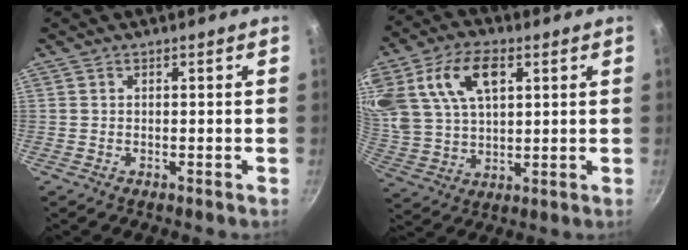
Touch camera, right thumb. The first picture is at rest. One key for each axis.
{"total": 16.6, "fx": 6.1, "fy": 10.0, "fz": 11.8, "tx": -0.221, "ty": -0.004, "tz": 0.119}